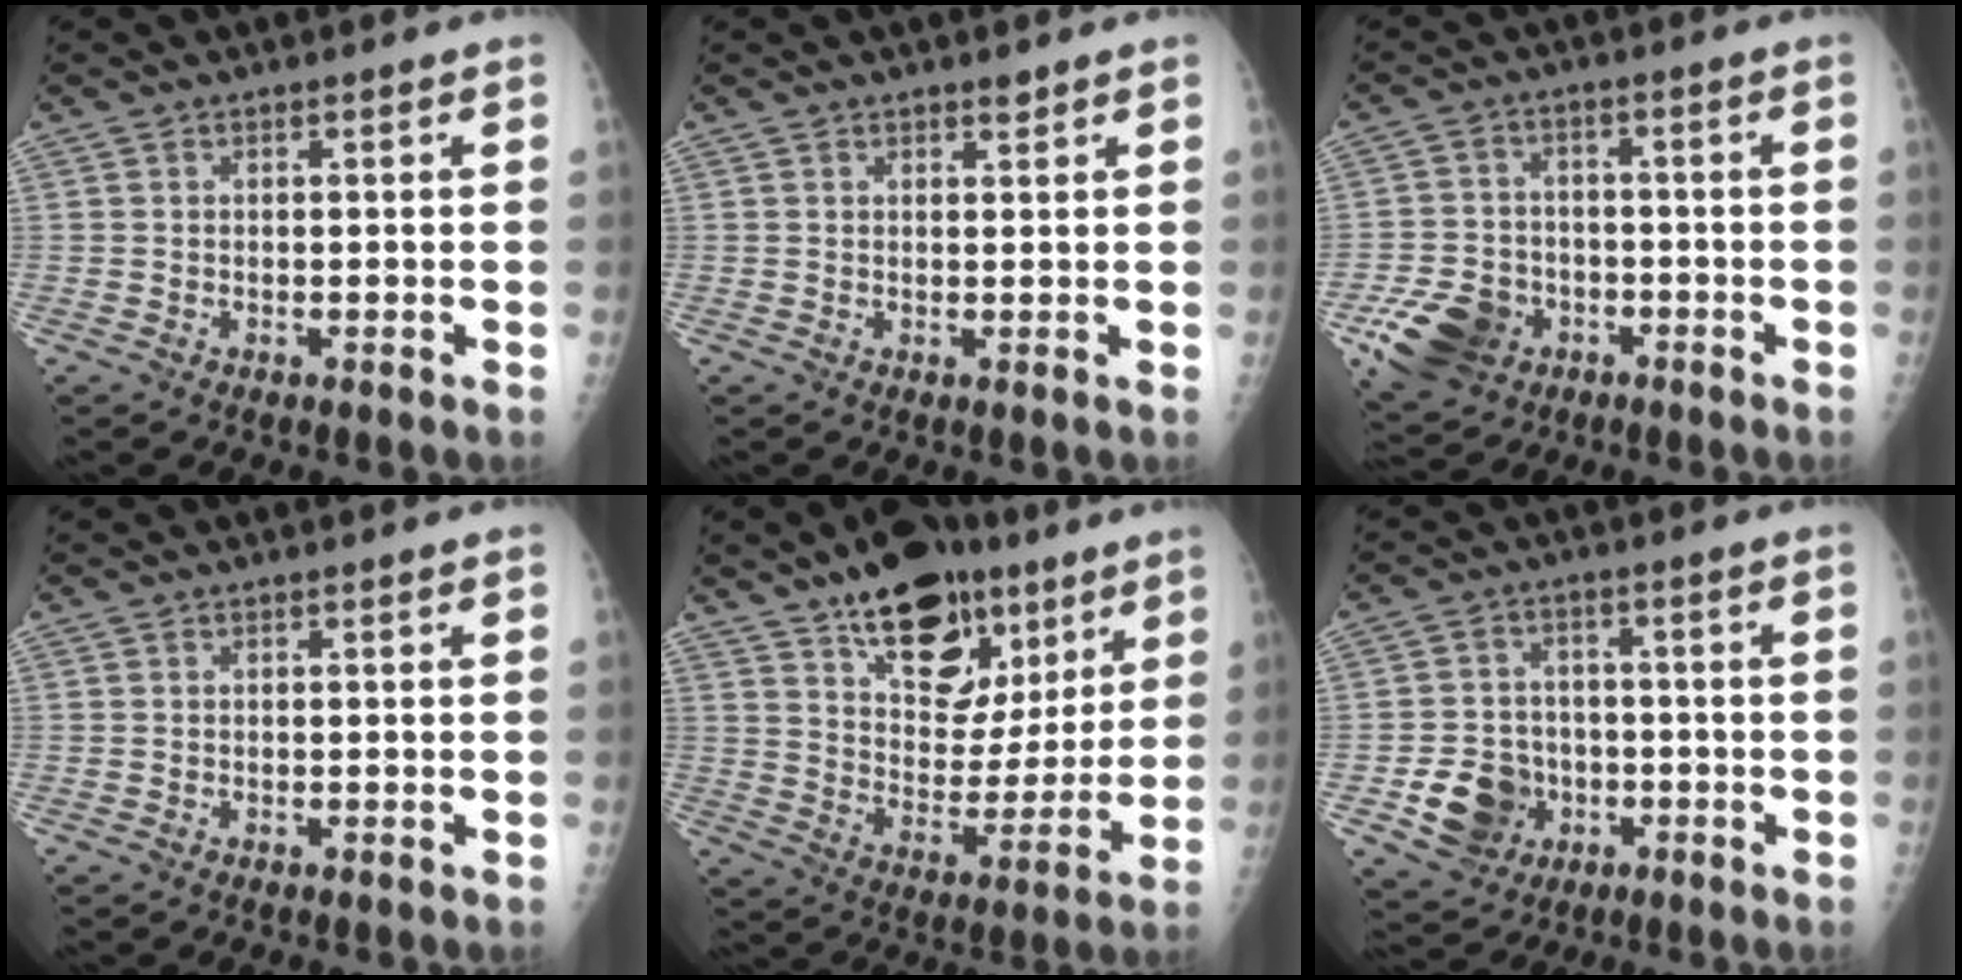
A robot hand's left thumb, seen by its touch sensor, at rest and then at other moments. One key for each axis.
{"total": 1.2, "fx": 1.0, "fy": 0.4, "fz": 0.5, "tx": -0.002, "ty": -0.007, "tz": 0.014}
{"total": 10.7, "fx": -4.8, "fy": 8.2, "fz": 4.8, "tx": -0.075, "ty": 0.020, "tz": -0.079}
{"total": 0.0}
{"total": 20.2, "fx": 12.1, "fy": 11.2, "fz": 11.6, "tx": -0.121, "ty": -0.053, "tz": 0.193}
{"total": 9.5, "fx": -3.0, "fy": 8.2, "fz": 3.8, "tx": -0.037, "ty": 0.016, "tz": -0.043}